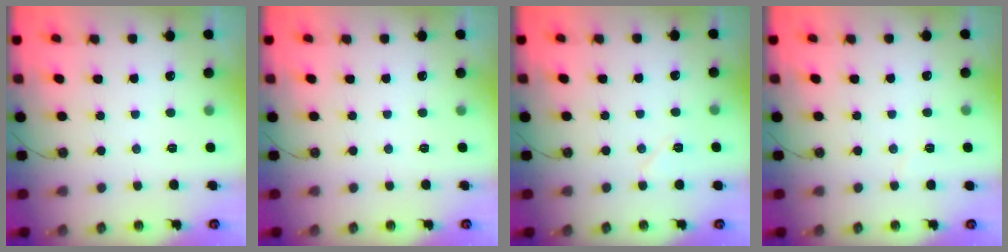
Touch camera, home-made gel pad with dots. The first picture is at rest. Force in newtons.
{"total": 0.0}
{"total": 5.3, "press": 4.8, "slide": 2.1}
{"total": 2.9, "press": 2.7, "slide": 1.1}